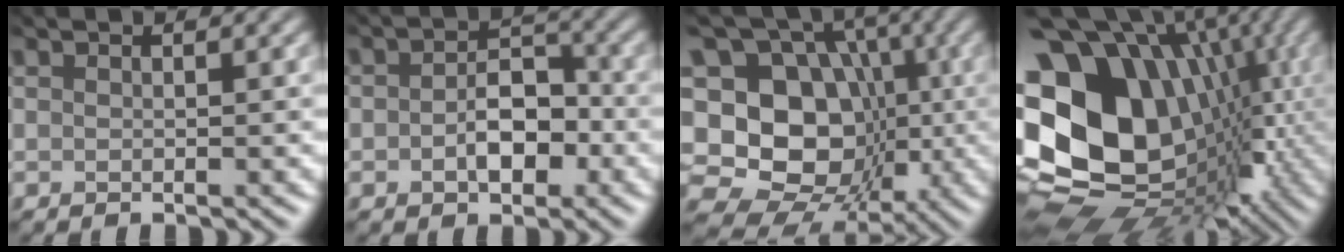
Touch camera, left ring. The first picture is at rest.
{"total": 3.7, "force": [-2.7, 2.1, 1.5], "torque": [-0.054, -0.022, -0.017]}
{"total": 13.5, "force": [-3.2, 11.4, 6.6], "torque": [-0.116, 0.001, -0.051]}
{"total": 16.7, "force": [-1.5, 13.7, 9.5], "torque": [-0.195, -0.024, 0.033]}